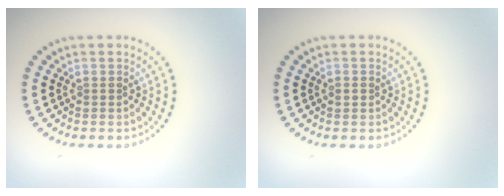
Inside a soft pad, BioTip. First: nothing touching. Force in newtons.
{"total": 0.7, "press": 0.7, "slide": 0.1}